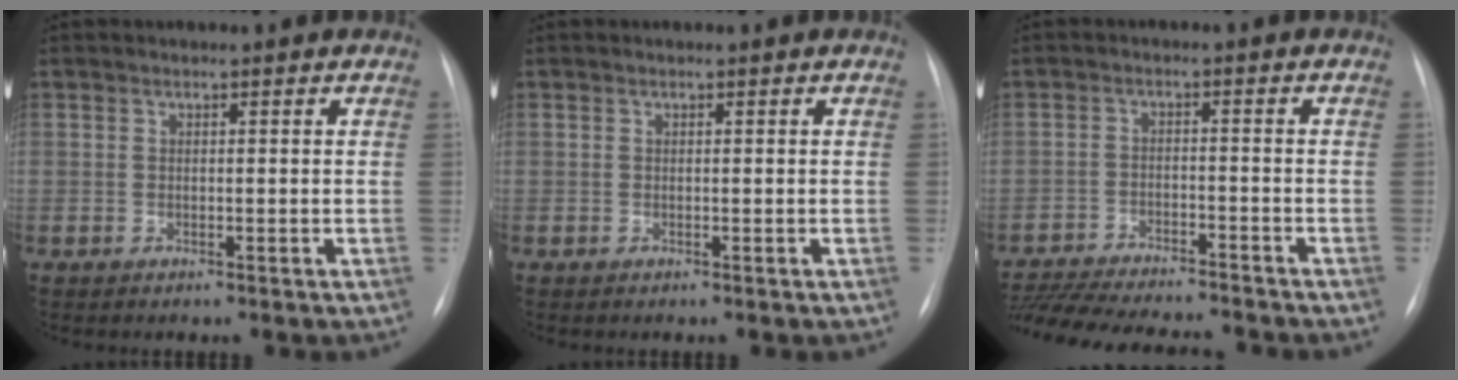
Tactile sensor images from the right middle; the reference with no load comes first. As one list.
[{"total": 0.0}, {"total": 17.9, "force": [-16.3, 2.3, 7.0], "torque": [-0.161, -0.026, -0.240]}]